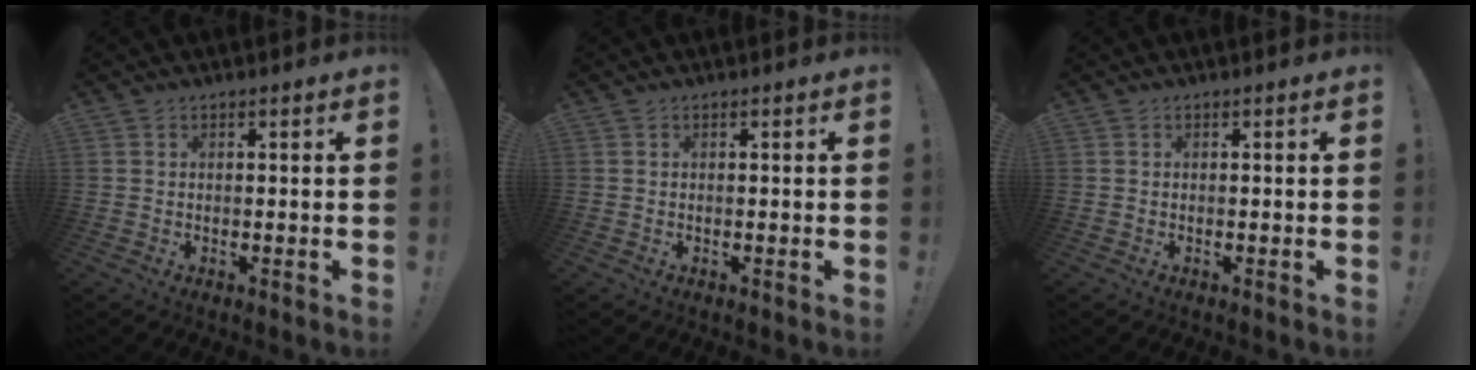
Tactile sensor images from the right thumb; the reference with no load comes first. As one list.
[{"total": 0.0}, {"total": 0.0}]